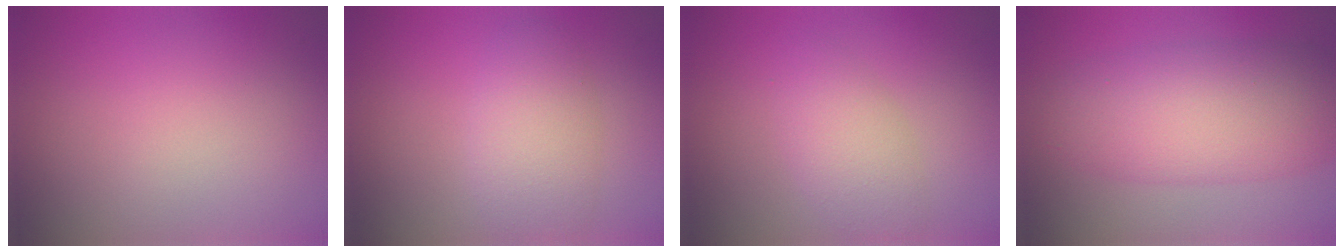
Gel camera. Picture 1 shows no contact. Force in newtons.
{"total": 4.0, "press": 4.0, "slide": 0.2}
{"total": 3.3, "press": 3.3, "slide": 0.1}
{"total": 8.5, "press": 8.5, "slide": 0.1}